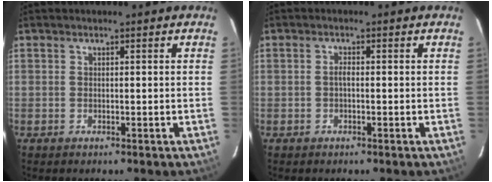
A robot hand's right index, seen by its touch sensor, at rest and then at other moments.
{"total": 1.0, "force": [-0.2, 0.4, 0.9], "torque": [-0.017, 0.005, -0.005]}